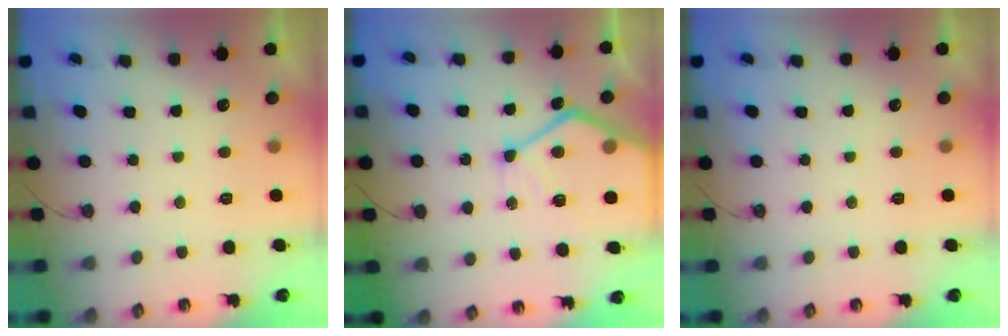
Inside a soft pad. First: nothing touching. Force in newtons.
{"total": 14.3, "press": 14.3, "slide": 0.9}
{"total": 0.0}